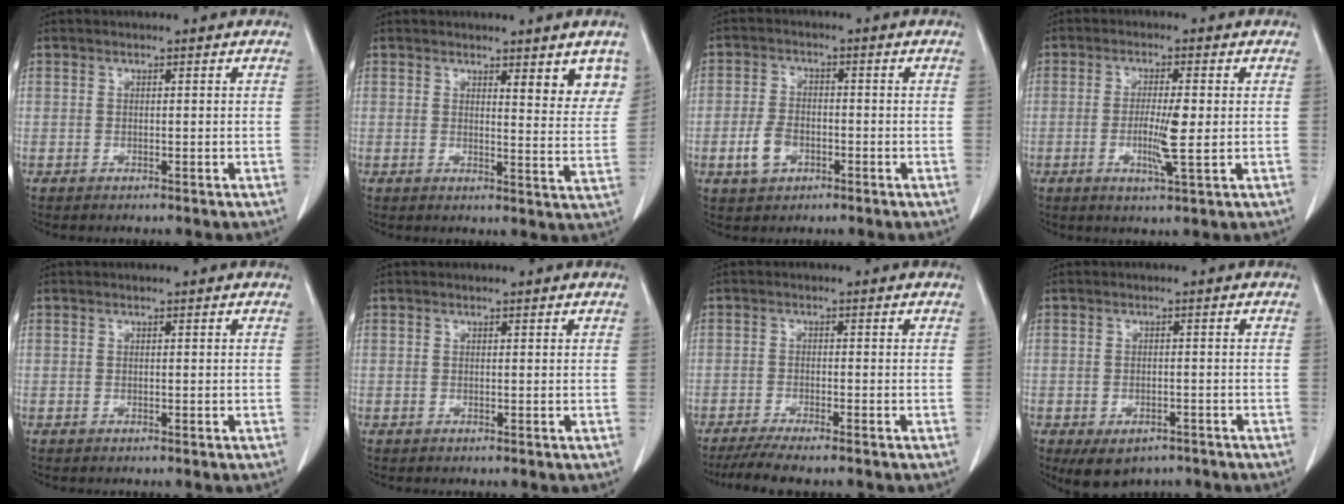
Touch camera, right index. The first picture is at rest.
{"total": 5.8, "force": [3.9, 1.2, 4.1], "torque": [-0.043, -0.022, 0.042]}
{"total": 4.7, "force": [-1.8, 3.1, 3.0], "torque": [-0.064, 0.004, -0.027]}
{"total": 5.8, "force": [-0.7, 0.2, 5.8], "torque": [-0.107, -0.011, -0.012]}
{"total": 0.0}
{"total": 0.0}
{"total": 6.6, "force": [-5.4, 0.3, 3.7], "torque": [-0.055, -0.016, -0.090]}
{"total": 6.4, "force": [-4.3, 3.5, 3.1], "torque": [-0.047, -0.003, -0.056]}